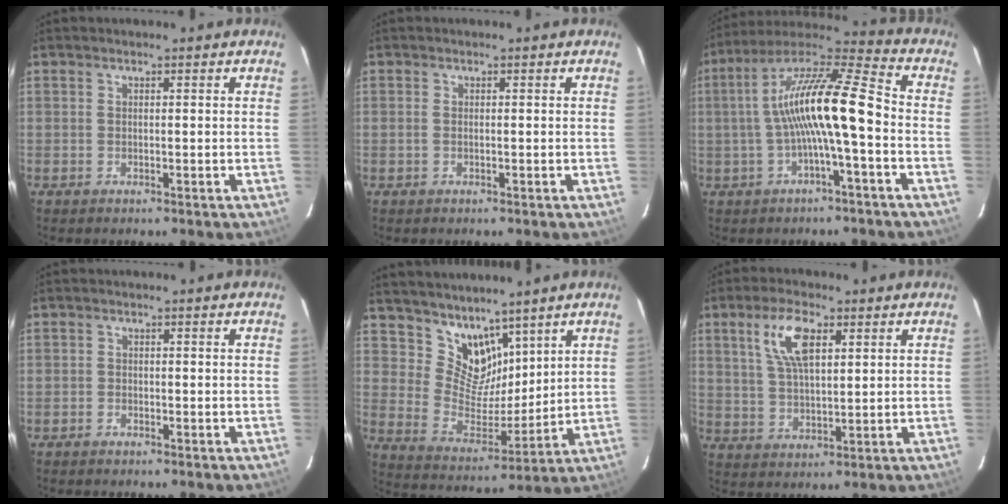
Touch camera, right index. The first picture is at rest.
{"total": 0.5, "force": [0.0, 0.3, 0.5], "torque": [-0.011, 0.001, 0.000]}
{"total": 14.9, "force": [-1.9, 1.7, 14.7], "torque": [-0.269, 0.024, -0.036]}
{"total": 1.0, "force": [-0.9, 0.5, 0.0], "torque": [-0.003, 0.005, -0.018]}
{"total": 10.3, "force": [7.7, 5.9, 3.4], "torque": [-0.058, -0.002, 0.156]}
{"total": 8.8, "force": [3.7, 3.6, 7.2], "torque": [-0.139, 0.012, 0.072]}